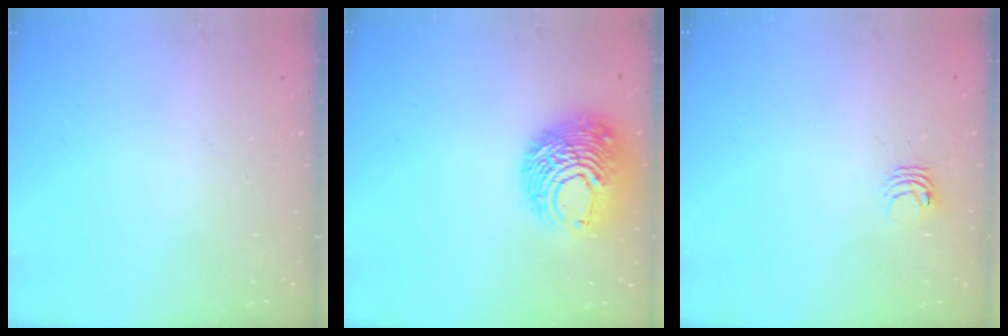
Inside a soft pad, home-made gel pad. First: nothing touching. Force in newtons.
{"total": 11.9, "press": 11.9, "slide": 1.3}
{"total": 3.3, "press": 3.3, "slide": 0.3}